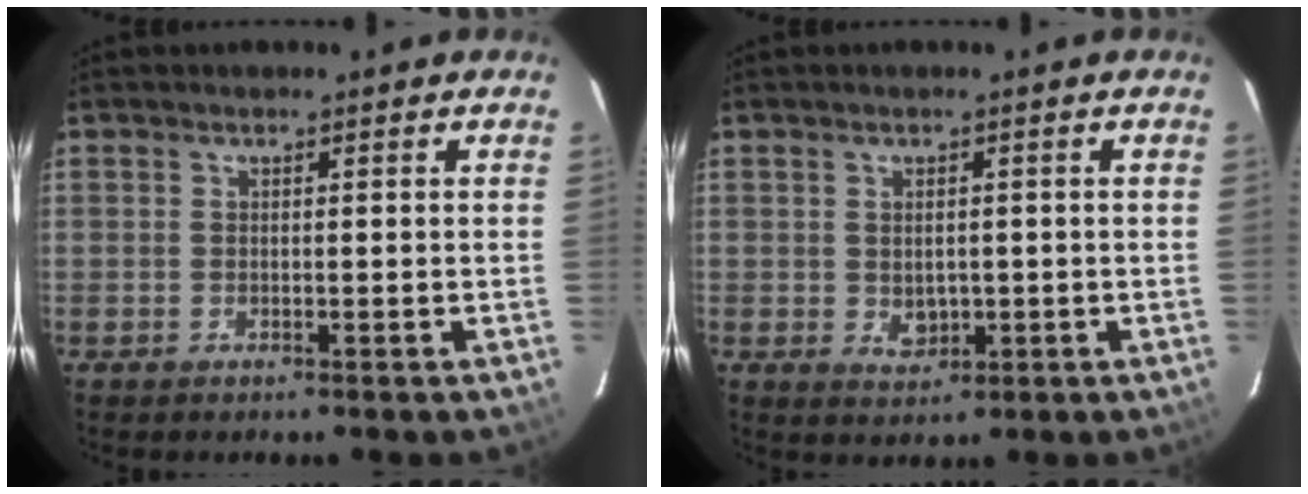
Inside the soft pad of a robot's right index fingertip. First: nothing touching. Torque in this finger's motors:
{"motor_torque": [0.48, 0.14, 0.18, 0.04]}